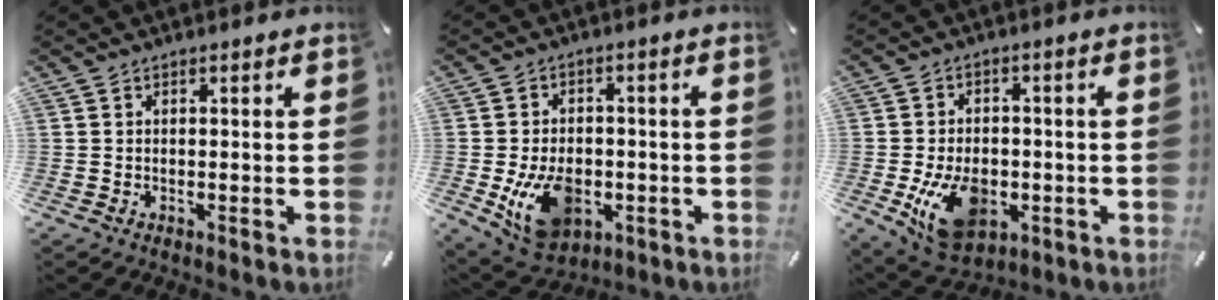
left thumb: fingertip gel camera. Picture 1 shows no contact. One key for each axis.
{"total": 13.4, "fx": -3.3, "fy": 9.6, "fz": 8.8, "tx": -0.151, "ty": 0.002, "tz": -0.054}
{"total": 13.3, "fx": -3.3, "fy": 9.2, "fz": 9.0, "tx": -0.161, "ty": 0.003, "tz": -0.054}